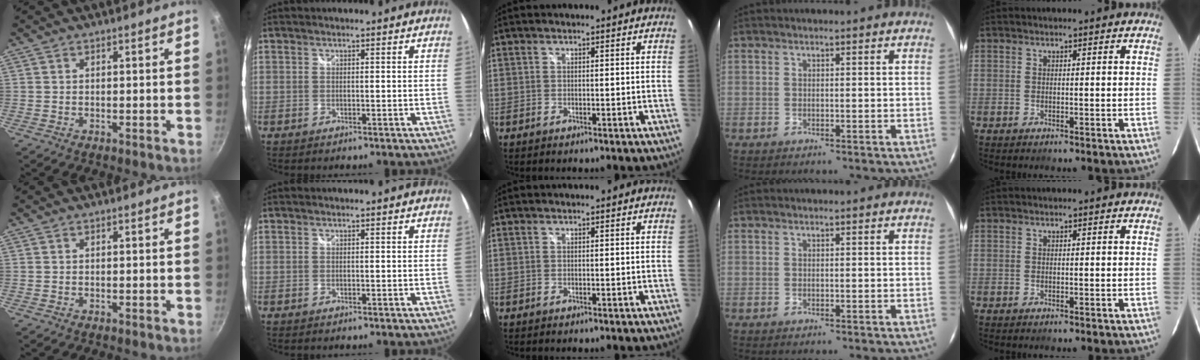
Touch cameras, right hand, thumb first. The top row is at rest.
{}